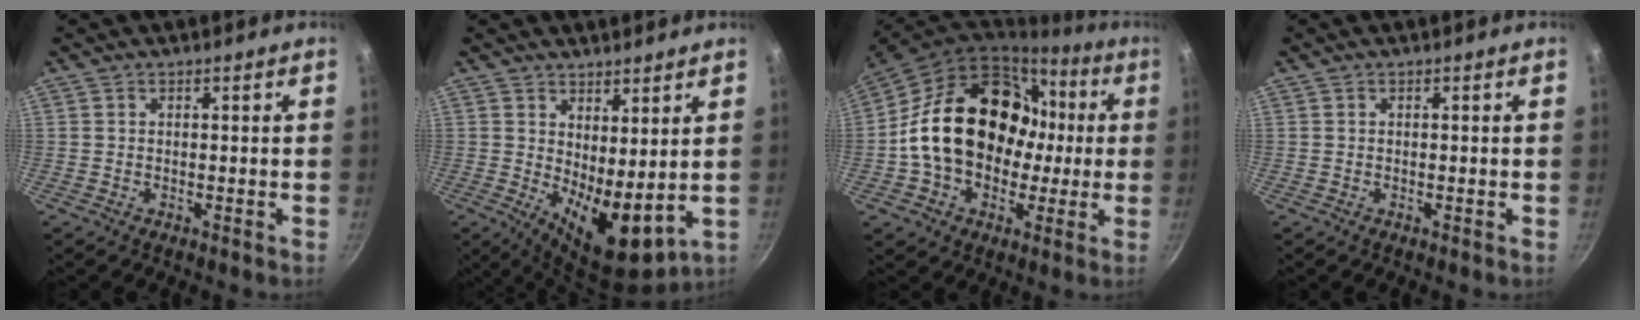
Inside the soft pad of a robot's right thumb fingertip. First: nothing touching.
{"total": 10.4, "force": [2.3, 4.7, 9.0], "torque": [-0.121, -0.043, 0.047]}
{"total": 24.0, "force": [1.1, 18.1, 15.7], "torque": [-0.249, 0.055, 0.026]}
{"total": 0.0}